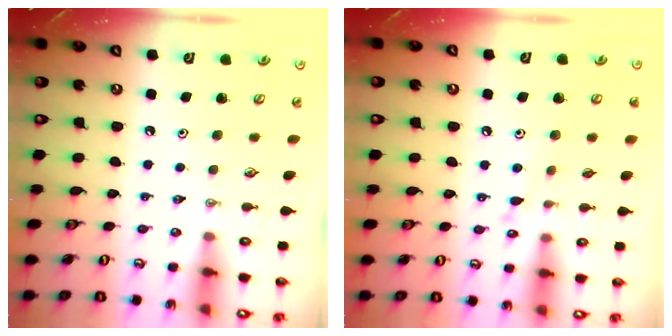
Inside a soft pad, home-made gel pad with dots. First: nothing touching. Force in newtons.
{"total": 7.0, "press": 7.0, "slide": 0.2}